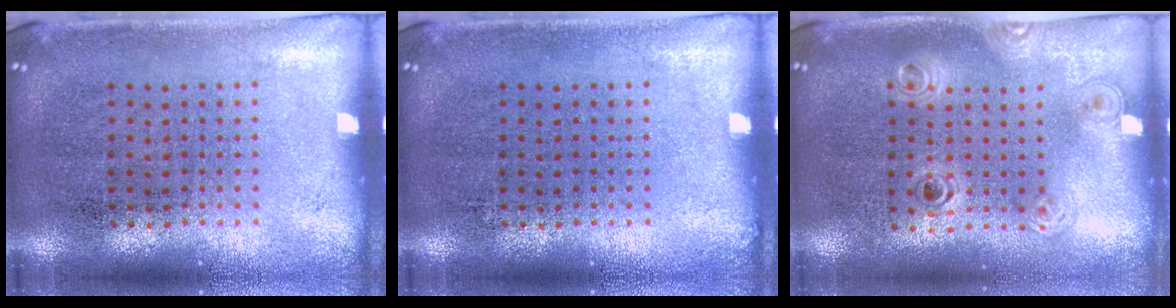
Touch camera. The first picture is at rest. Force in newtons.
{"total": 0.0}
{"total": 1.2, "press": 1.1, "slide": 0.5}